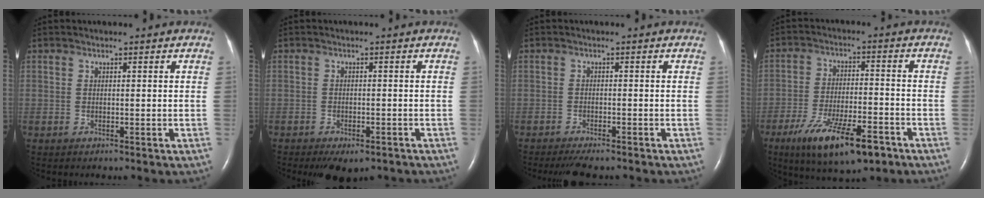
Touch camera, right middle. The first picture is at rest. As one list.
[{"total": 5.2, "force": [-3.8, 2.2, 2.7], "torque": [-0.032, -0.006, -0.048]}, {"total": 5.3, "force": [-4.6, 0.9, 2.6], "torque": [-0.037, -0.011, -0.066]}, {"total": 13.4, "force": [-8.0, 3.8, 10.0], "torque": [-0.180, -0.017, -0.126]}]